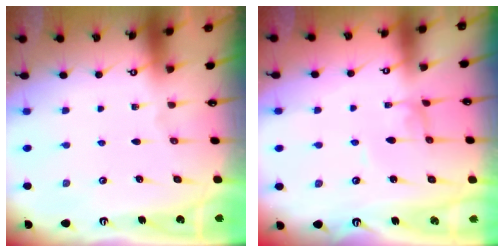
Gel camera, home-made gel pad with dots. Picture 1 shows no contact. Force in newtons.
{"total": 2.2, "press": 2.2, "slide": 0.1}